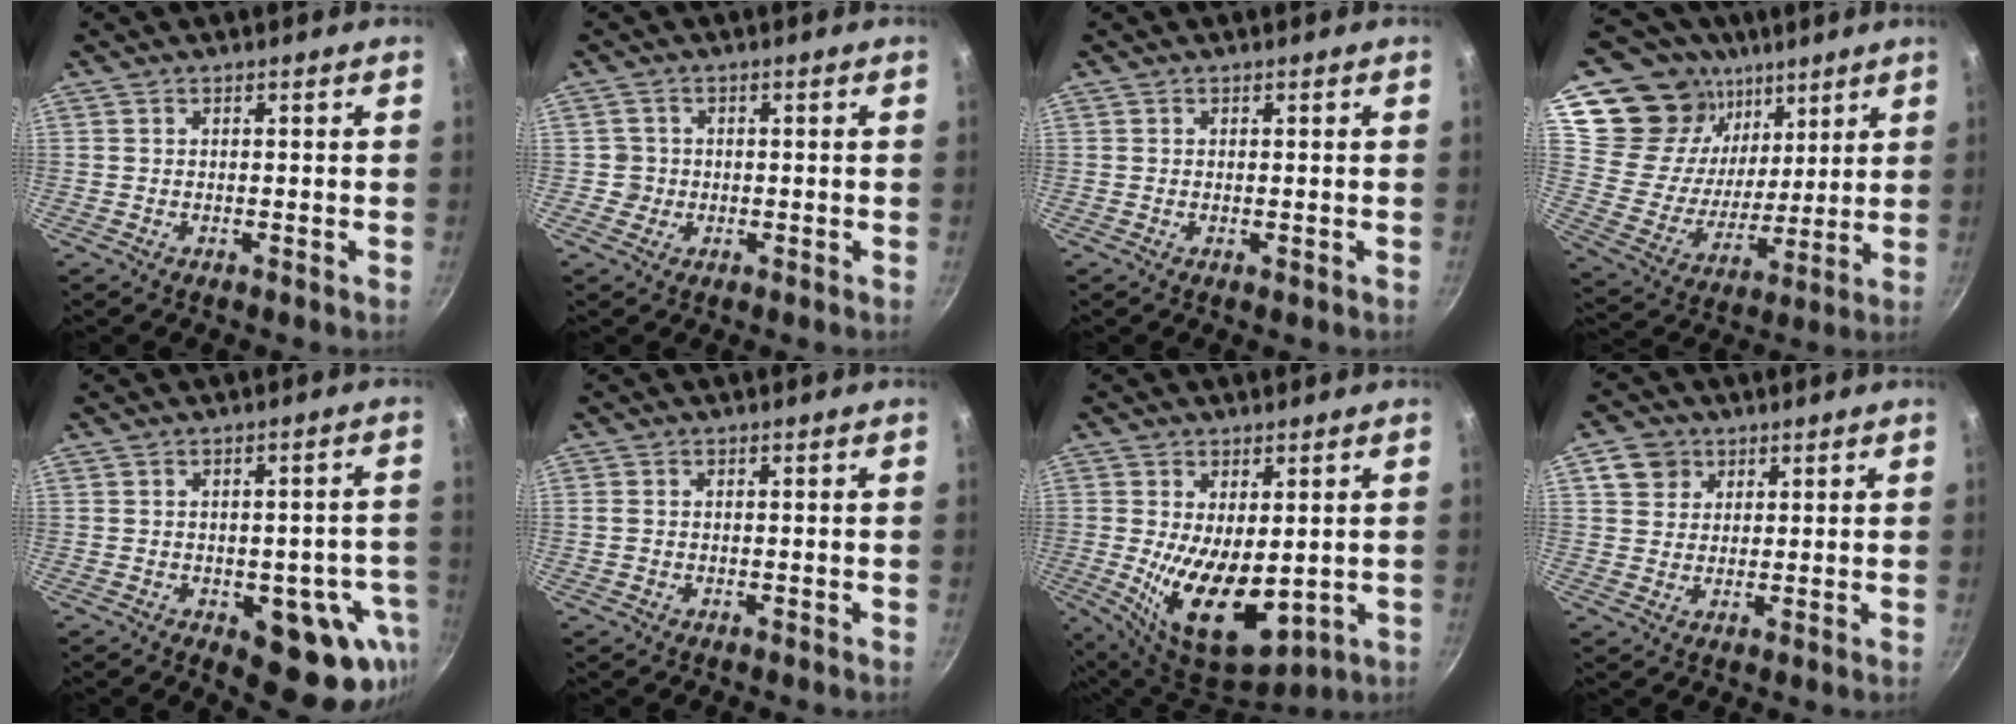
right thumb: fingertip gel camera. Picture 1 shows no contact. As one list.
[{"total": 2.6, "force": [-0.3, 2.5, 0.3], "torque": [0.010, 0.011, -0.006]}, {"total": 0.0}, {"total": 20.4, "force": [11.7, 14.9, 7.6], "torque": [-0.105, -0.049, 0.211]}, {"total": 15.5, "force": [-4.9, 8.2, 12.2], "torque": [-0.073, 0.001, -0.055]}, {"total": 1.2, "force": [-0.2, 1.0, 0.5], "torque": [-0.009, 0.002, -0.006]}, {"total": 14.2, "force": [-0.7, 7.6, 12.0], "torque": [-0.185, -0.031, 0.009]}, {"total": 5.2, "force": [2.3, 4.5, 1.5], "torque": [0.003, 0.005, 0.038]}]